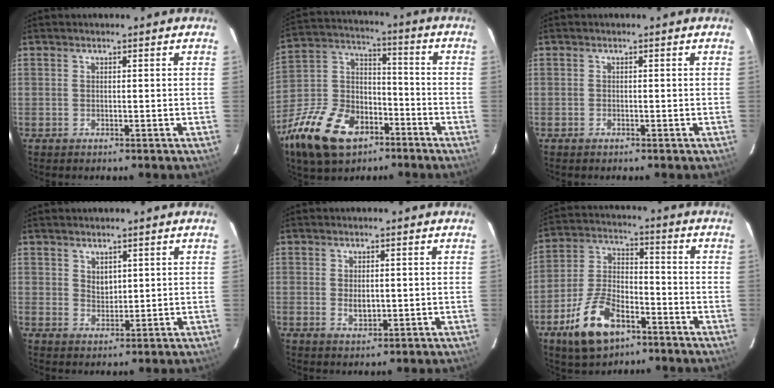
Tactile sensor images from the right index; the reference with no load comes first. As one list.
[{"total": 22.8, "force": [-13.1, 13.8, 12.6], "torque": [-0.293, 0.010, -0.222]}, {"total": 0.5, "force": [-0.4, 0.3, 0.0], "torque": [-0.001, 0.002, -0.009]}, {"total": 2.8, "force": [1.7, 1.9, 1.1], "torque": [-0.013, 0.000, 0.032]}, {"total": 3.1, "force": [-0.2, 2.0, 2.5], "torque": [-0.040, -0.005, 0.001]}, {"total": 13.9, "force": [-7.9, 7.0, 9.0], "torque": [-0.194, 0.007, -0.140]}]